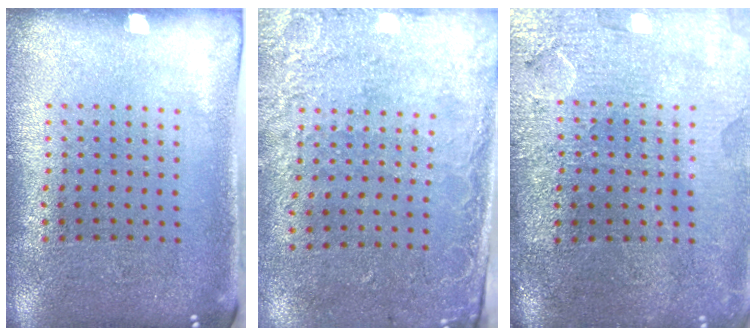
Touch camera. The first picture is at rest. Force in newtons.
{"total": 2.5, "press": 1.9, "slide": 1.6}
{"total": 4.2, "press": 3.7, "slide": 2.1}